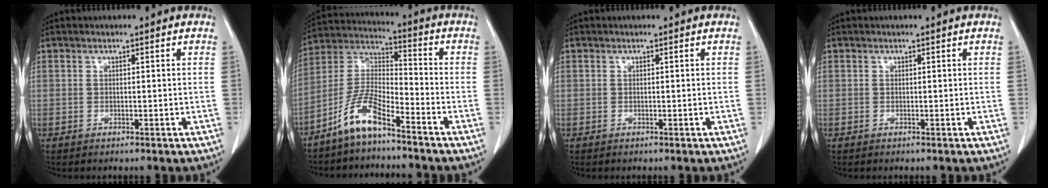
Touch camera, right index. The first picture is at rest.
{"total": 9.1, "force": [-6.5, 2.0, 6.0], "torque": [-0.136, 0.006, -0.133]}
{"total": 0.0}
{"total": 0.0}